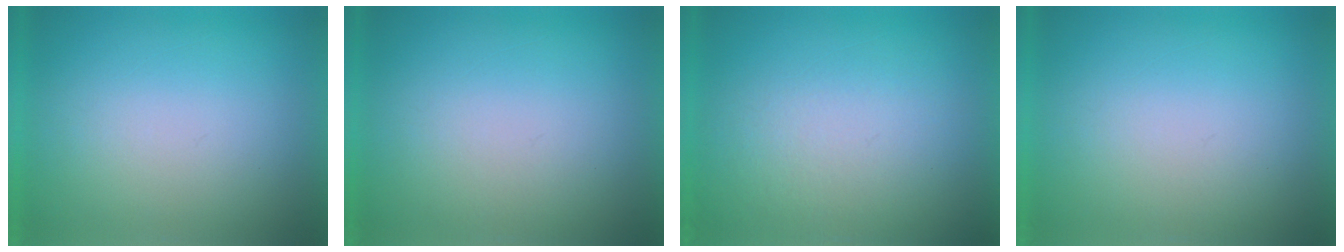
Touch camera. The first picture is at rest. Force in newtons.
{"total": 1.0}
{"total": 4.0}
{"total": 1.0}